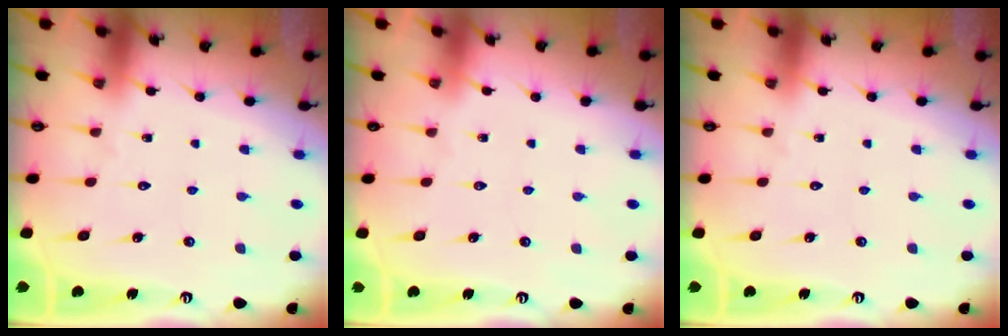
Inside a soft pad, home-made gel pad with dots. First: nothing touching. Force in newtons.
{"total": 0.0}
{"total": 0.0}